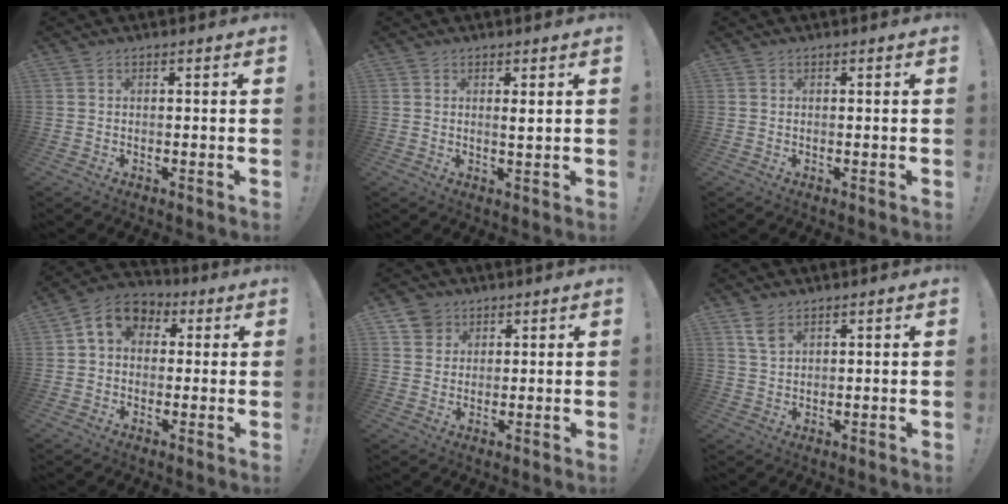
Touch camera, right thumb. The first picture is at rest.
{"total": 1.7, "force": [0.7, 0.0, 1.5], "torque": [-0.019, -0.008, 0.009]}
{"total": 0.0}
{"total": 8.4, "force": [1.9, 6.7, 4.8], "torque": [-0.079, 0.007, 0.042]}
{"total": 5.3, "force": [3.2, 4.2, 0.6], "torque": [-0.010, -0.017, 0.062]}
{"total": 3.9, "force": [2.6, 1.9, 2.1], "torque": [-0.035, -0.013, 0.049]}